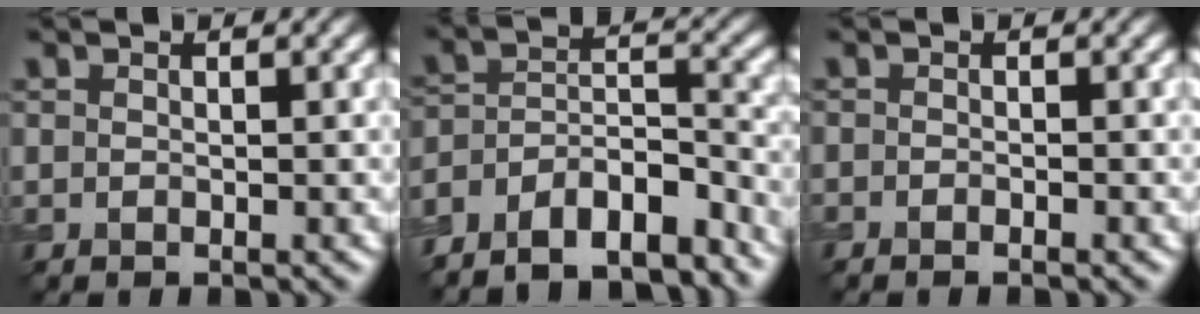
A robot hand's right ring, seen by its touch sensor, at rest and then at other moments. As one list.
[{"total": 9.8, "force": [-8.1, 3.4, 4.4], "torque": [-0.079, 0.008, -0.126]}, {"total": 0.6, "force": [-0.5, 0.1, 0.3], "torque": [-0.006, -0.002, -0.009]}]